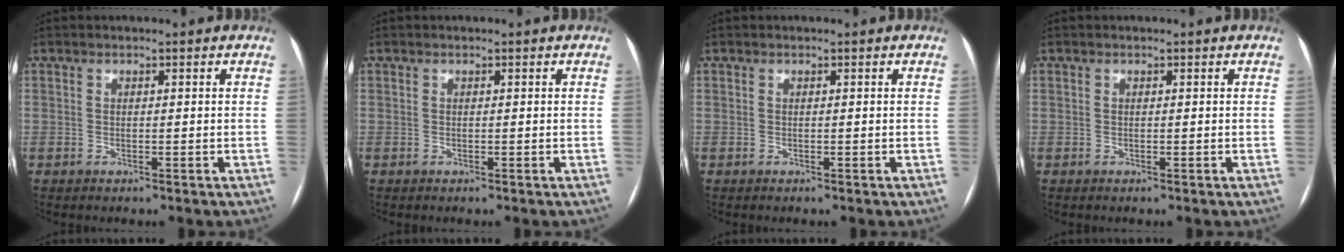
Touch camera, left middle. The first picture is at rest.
{"total": 0.0}
{"total": 0.0}
{"total": 0.0}